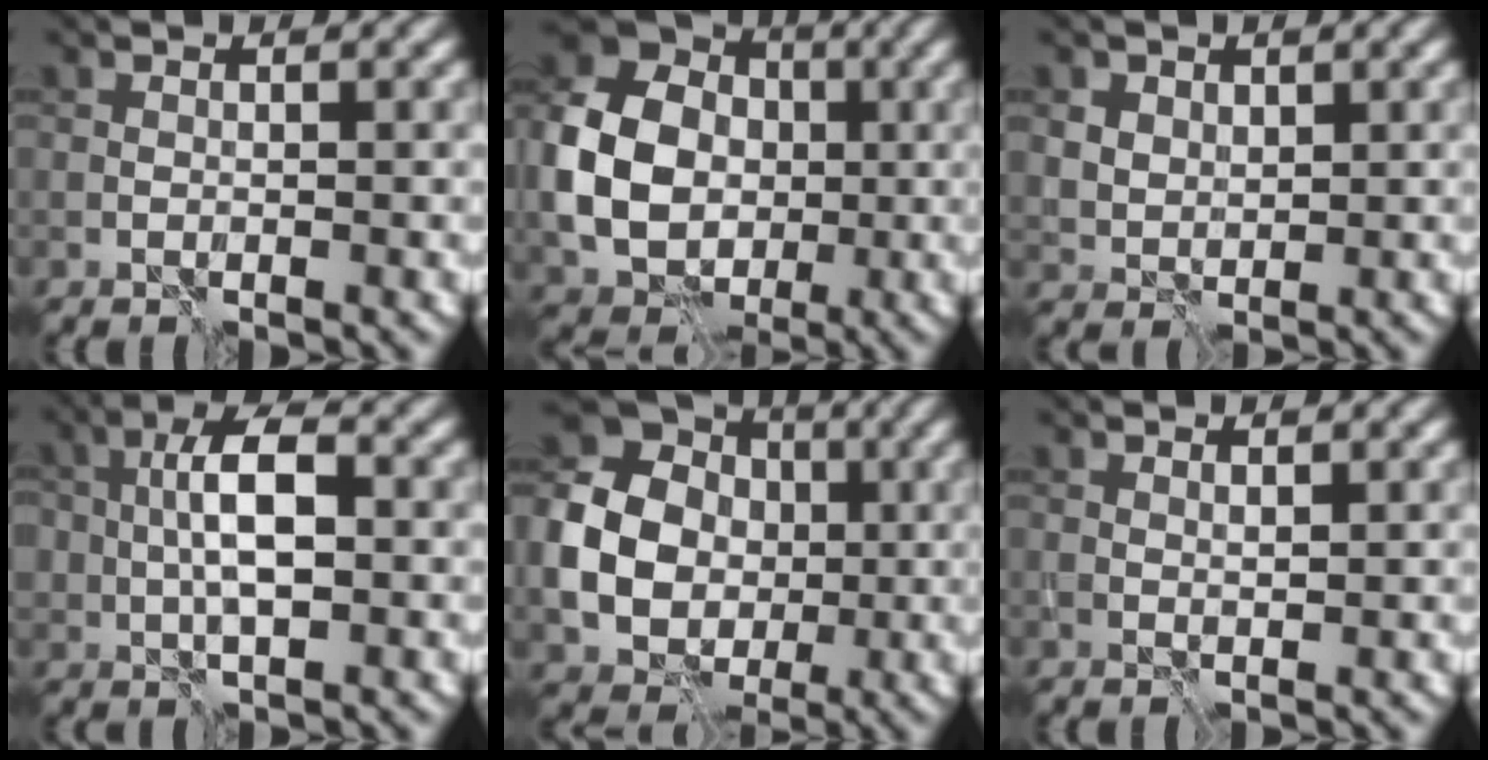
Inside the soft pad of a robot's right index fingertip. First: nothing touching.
{"total": 9.9, "force": [-0.4, 8.1, 5.6], "torque": [-0.130, 0.004, -0.012]}
{"total": 2.3, "force": [1.4, 1.7, 0.6], "torque": [-0.016, -0.008, 0.033]}
{"total": 5.2, "force": [0.4, 2.5, 4.6], "torque": [-0.083, 0.008, 0.002]}
{"total": 11.5, "force": [-0.2, 9.8, 5.9], "torque": [-0.123, 0.001, -0.026]}
{"total": 0.7, "force": [0.7, 0.1, 0.3], "torque": [-0.006, -0.001, 0.012]}